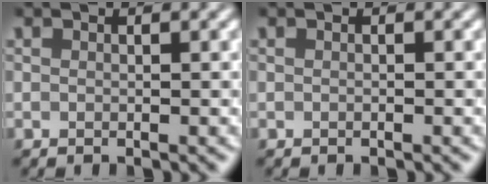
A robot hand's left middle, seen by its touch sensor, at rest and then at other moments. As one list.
[{"total": 0.0}]